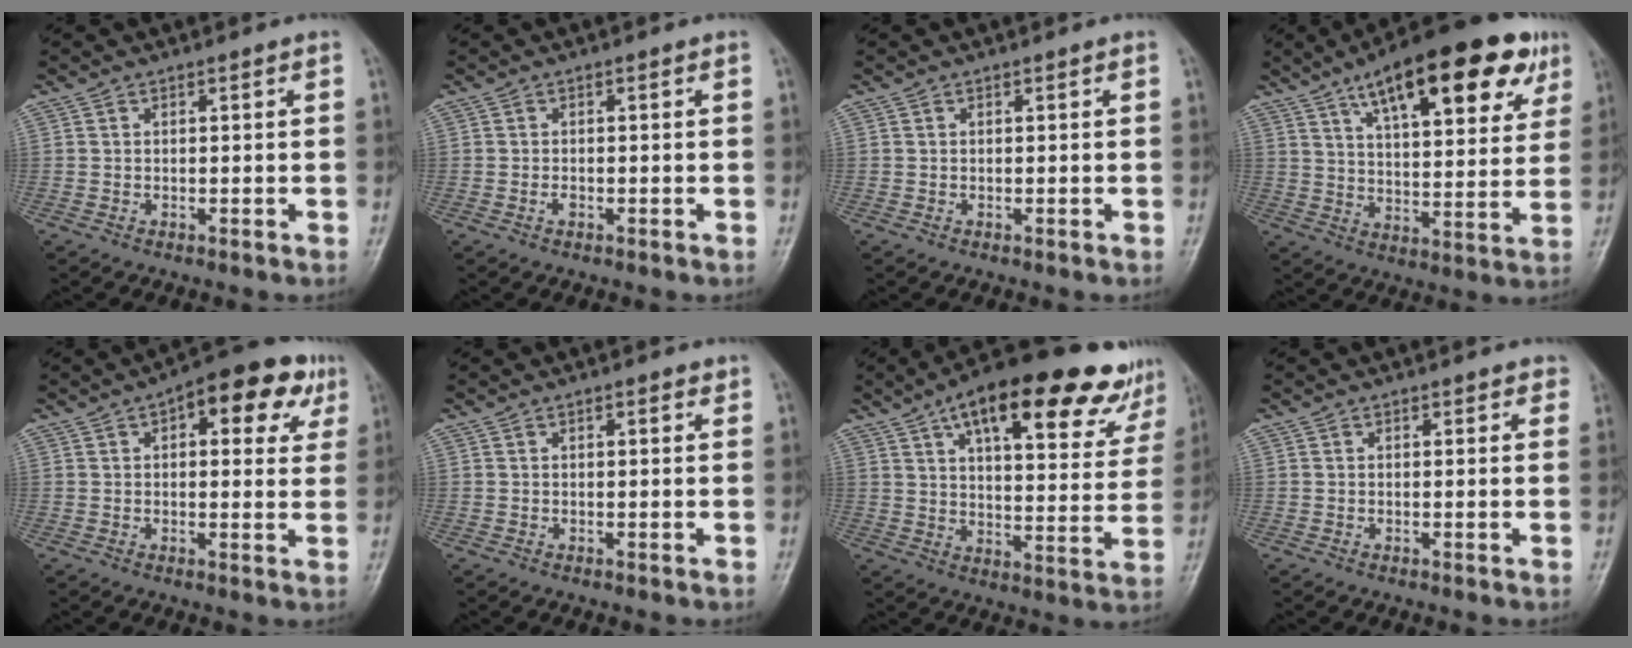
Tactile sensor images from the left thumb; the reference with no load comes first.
{"total": 0.9, "force": [-0.4, 0.5, 0.6], "torque": [-0.010, 0.000, -0.009]}
{"total": 0.0}
{"total": 23.4, "force": [12.6, 8.3, 17.9], "torque": [-0.233, -0.020, 0.187]}
{"total": 13.1, "force": [5.8, 6.2, 9.9], "torque": [-0.083, 0.007, 0.065]}
{"total": 1.4, "force": [0.8, 0.6, 1.0], "torque": [-0.010, -0.001, 0.009]}
{"total": 25.6, "force": [15.9, 9.2, 17.9], "torque": [-0.228, -0.017, 0.221]}
{"total": 1.7, "force": [1.2, 1.0, 0.9], "torque": [0.010, -0.002, 0.007]}